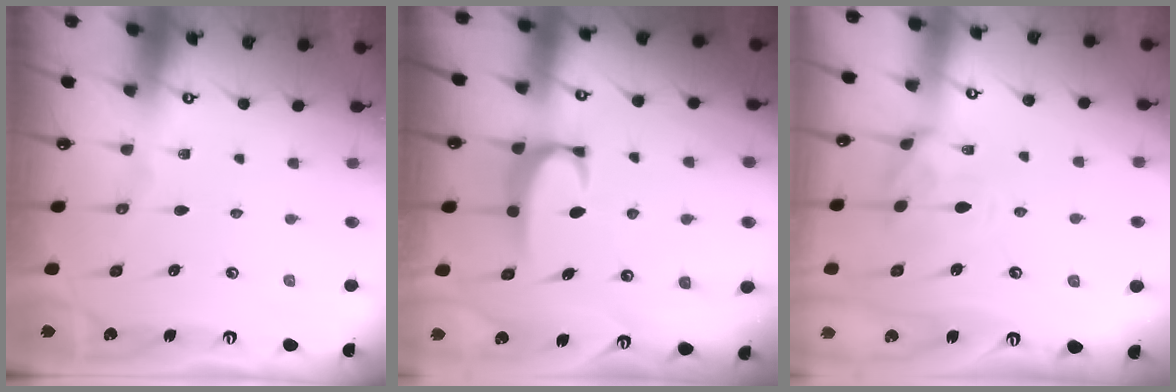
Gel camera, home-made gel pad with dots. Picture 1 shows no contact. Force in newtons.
{"total": 2.0, "press": 2.0, "slide": 0.5}
{"total": 2.2, "press": 1.9, "slide": 1.1}